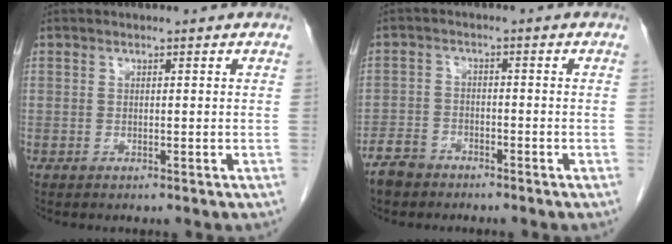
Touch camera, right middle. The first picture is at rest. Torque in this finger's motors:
{"motor_torque": [0.15, -0.17, 0.02, 0.00]}